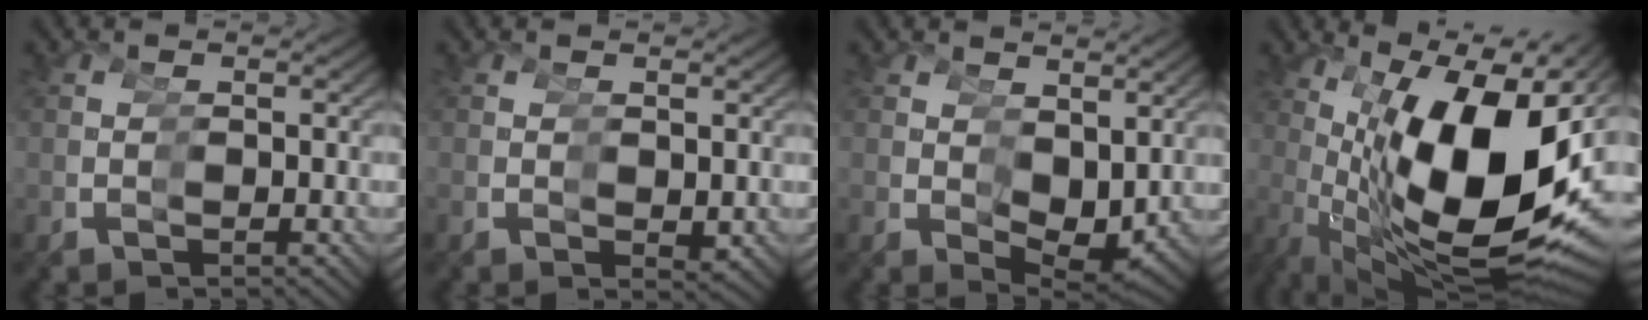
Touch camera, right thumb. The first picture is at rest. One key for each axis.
{"total": 0.9, "fx": 0.3, "fy": 0.6, "fz": 0.6, "tx": -0.001, "ty": 0.004, "tz": 0.002}
{"total": 3.1, "fx": 0.7, "fy": 1.5, "fz": 2.7, "tx": -0.039, "ty": -0.012, "tz": 0.019}
{"total": 20.4, "fx": -0.3, "fy": 9.8, "fz": 17.9, "tx": -0.307, "ty": -0.032, "tz": 0.033}